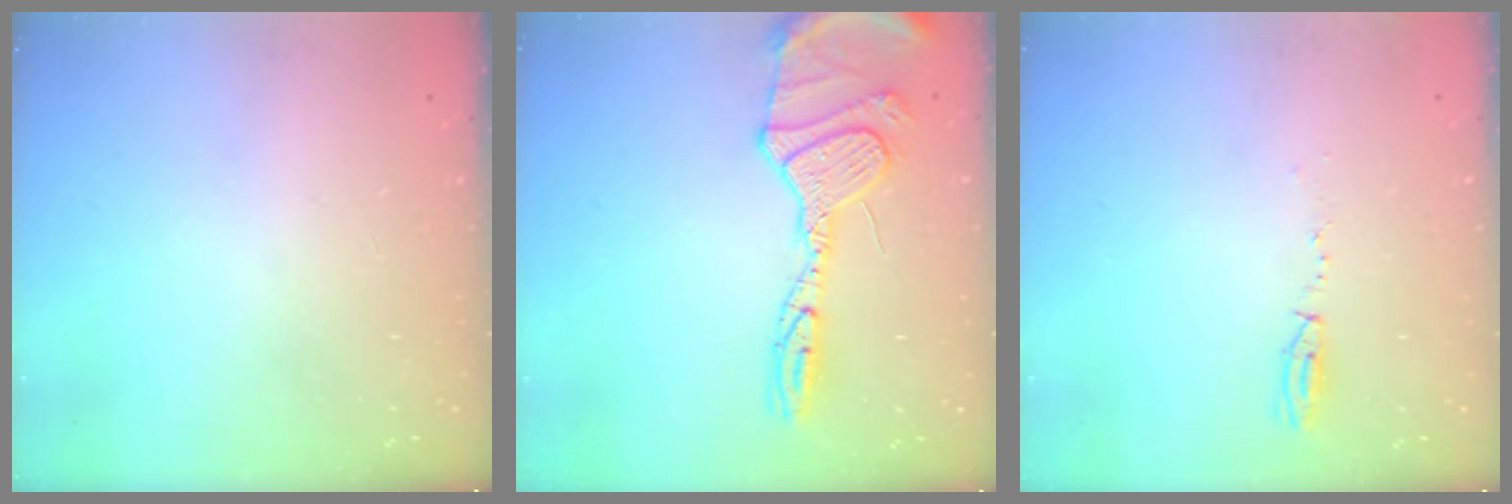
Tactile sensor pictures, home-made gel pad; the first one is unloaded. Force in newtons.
{"total": 16.6, "press": 16.5, "slide": 2.0}
{"total": 3.6, "press": 3.5, "slide": 0.8}